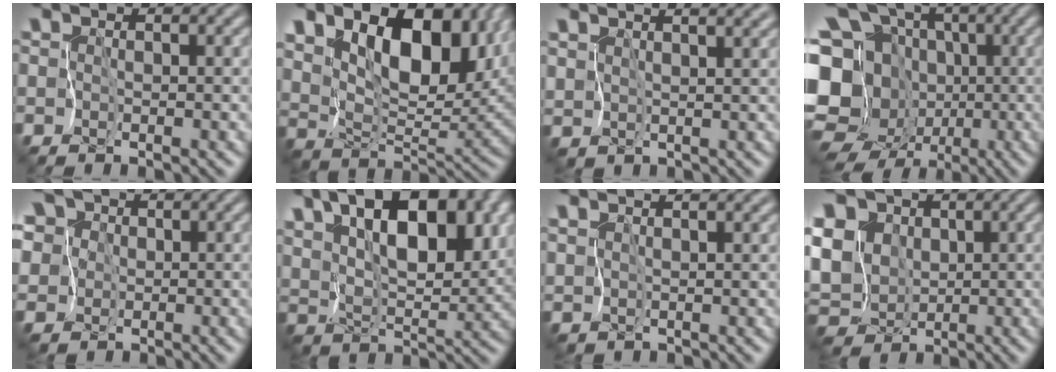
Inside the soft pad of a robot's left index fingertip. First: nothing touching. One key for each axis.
{"total": 12.8, "fx": 5.5, "fy": 6.7, "fz": 9.4, "tx": -0.166, "ty": -0.012, "tz": 0.106}
{"total": 5.5, "fx": 4.0, "fy": 2.1, "fz": 3.1, "tx": -0.062, "ty": 0.028, "tz": 0.055}
{"total": 15.1, "fx": -3.9, "fy": 12.5, "fz": 7.5, "tx": -0.170, "ty": 0.020, "tz": -0.078}
{"total": 11.3, "fx": 4.2, "fy": 8.9, "fz": 5.6, "tx": -0.141, "ty": 0.049, "tz": 0.035}
{"total": 11.1, "fx": 5.0, "fy": 5.4, "fz": 8.3, "tx": -0.148, "ty": 0.005, "tz": 0.086}
{"total": 2.9, "fx": 2.3, "fy": 0.8, "fz": 1.7, "tx": -0.040, "ty": 0.016, "tz": 0.037}
{"total": 10.7, "fx": 0.5, "fy": 8.9, "fz": 5.9, "tx": -0.105, "ty": 0.021, "tz": -0.021}